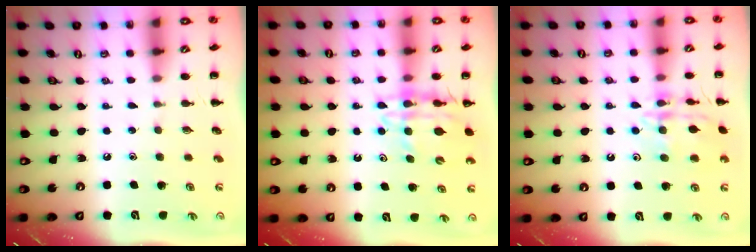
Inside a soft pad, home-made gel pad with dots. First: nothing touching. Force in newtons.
{"total": 12.0, "press": 11.3, "slide": 3.9}
{"total": 14.3, "press": 14.2, "slide": 0.9}